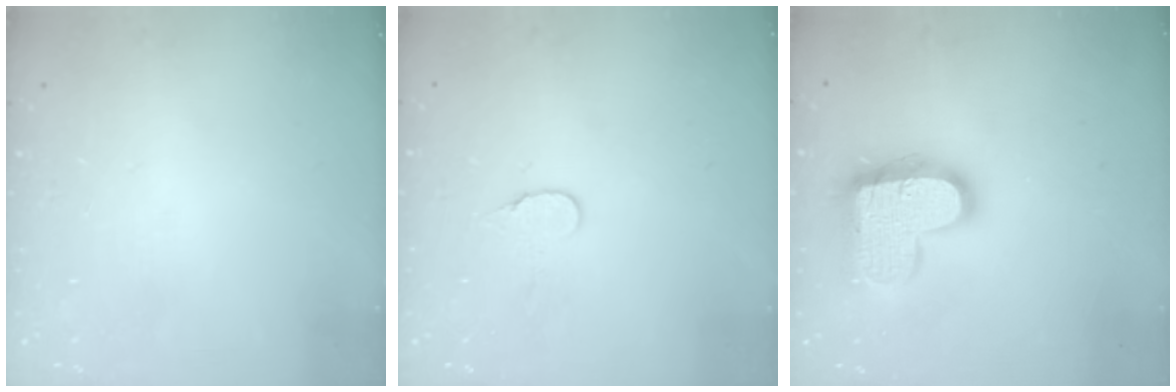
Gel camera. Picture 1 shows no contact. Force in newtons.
{"total": 6.1, "press": 6.1, "slide": 0.5}
{"total": 16.9, "press": 16.8, "slide": 1.1}